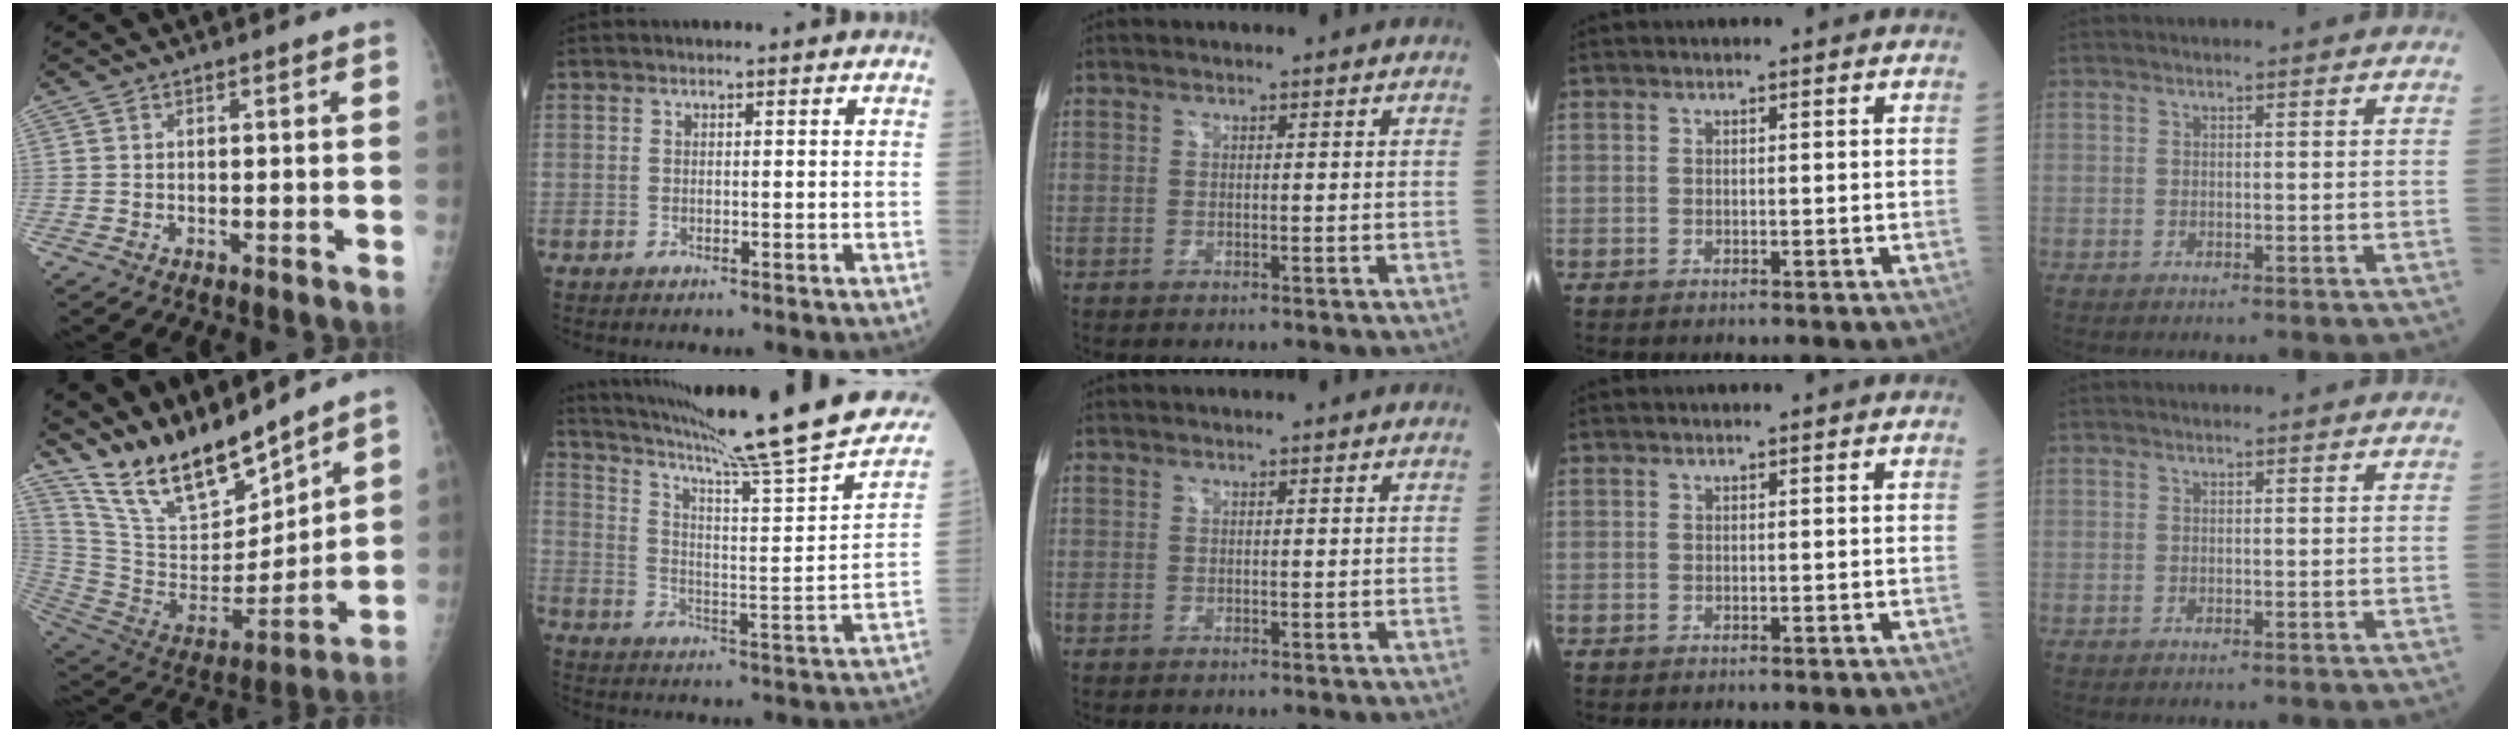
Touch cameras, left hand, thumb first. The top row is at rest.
{"thumb": {"total": 18.7, "force": [16.0, 5.4, 8.1], "torque": [-0.109, -0.094, 0.307]}, "index": {"total": 28.1, "force": [23.7, 0.1, 15.2], "torque": [-0.249, -0.061, 0.324]}}